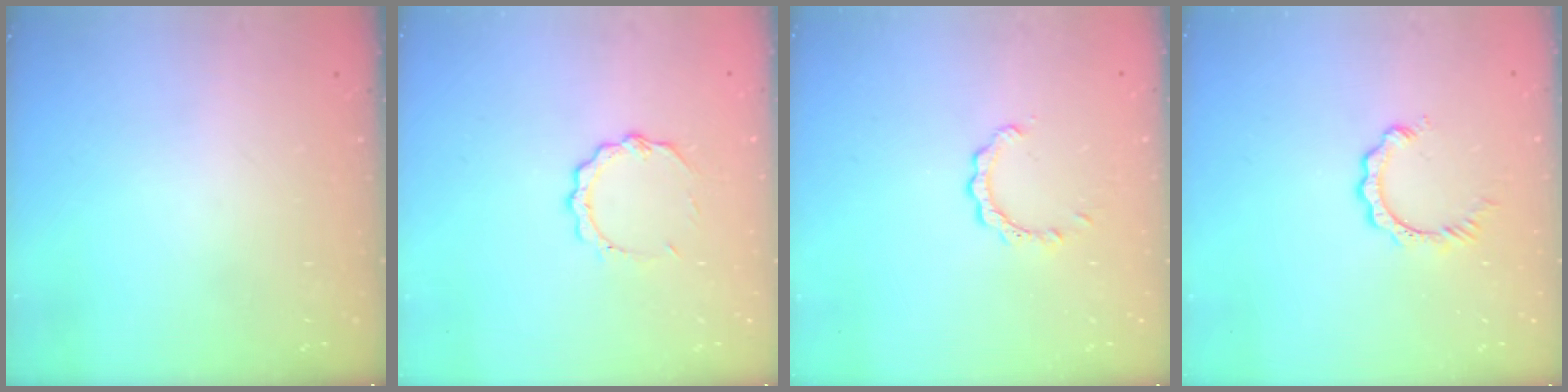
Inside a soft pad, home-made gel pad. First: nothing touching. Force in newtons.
{"total": 7.1, "press": 7.1, "slide": 0.6}
{"total": 3.0, "press": 3.0, "slide": 0.1}
{"total": 2.8, "press": 2.7, "slide": 0.4}